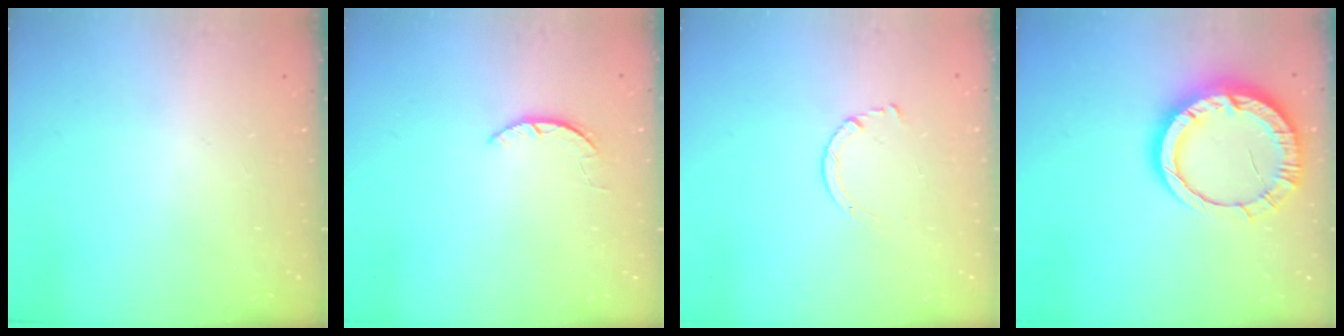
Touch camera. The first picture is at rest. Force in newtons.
{"total": 1.6, "press": 1.6, "slide": 0.3}
{"total": 1.7, "press": 1.7, "slide": 0.2}
{"total": 15.6, "press": 15.5, "slide": 1.6}